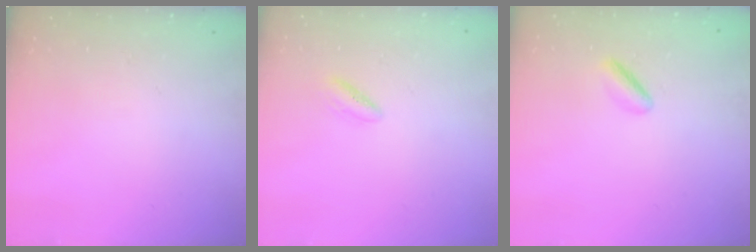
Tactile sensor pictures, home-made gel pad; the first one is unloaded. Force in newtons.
{"total": 1.6, "press": 1.4, "slide": 0.8}
{"total": 1.4, "press": 1.2, "slide": 0.7}